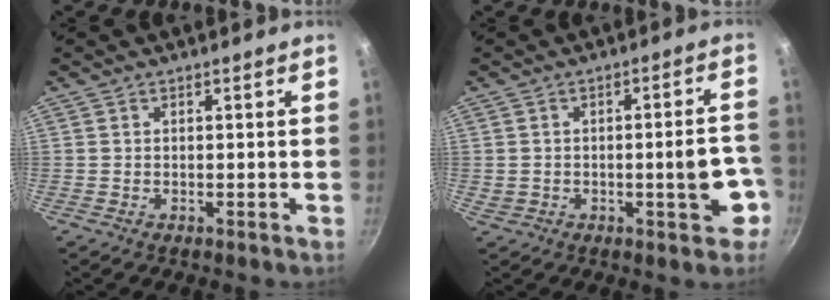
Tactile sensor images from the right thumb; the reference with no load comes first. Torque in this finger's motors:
{"motor_torque": [1.18, 1.02, 1.27, -0.42, 0.35]}